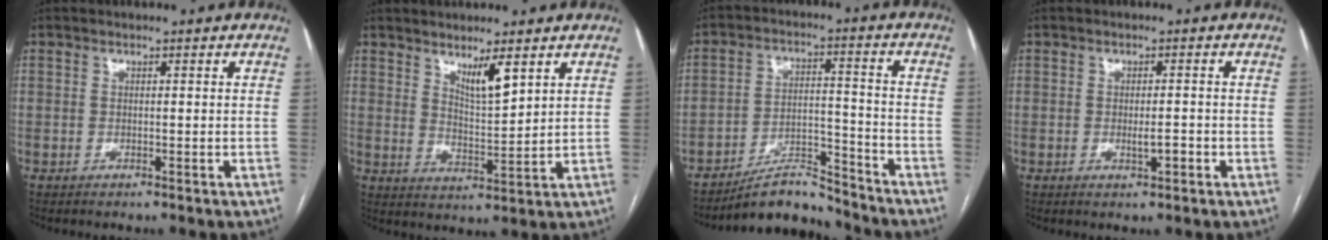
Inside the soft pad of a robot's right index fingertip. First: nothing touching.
{"total": 5.2, "force": [3.4, 0.6, 3.8], "torque": [-0.069, -0.015, 0.065]}
{"total": 7.9, "force": [-7.6, 1.6, 1.5], "torque": [-0.021, 0.022, -0.130]}
{"total": 2.3, "force": [-0.7, 0.6, 2.1], "torque": [-0.036, 0.000, -0.009]}